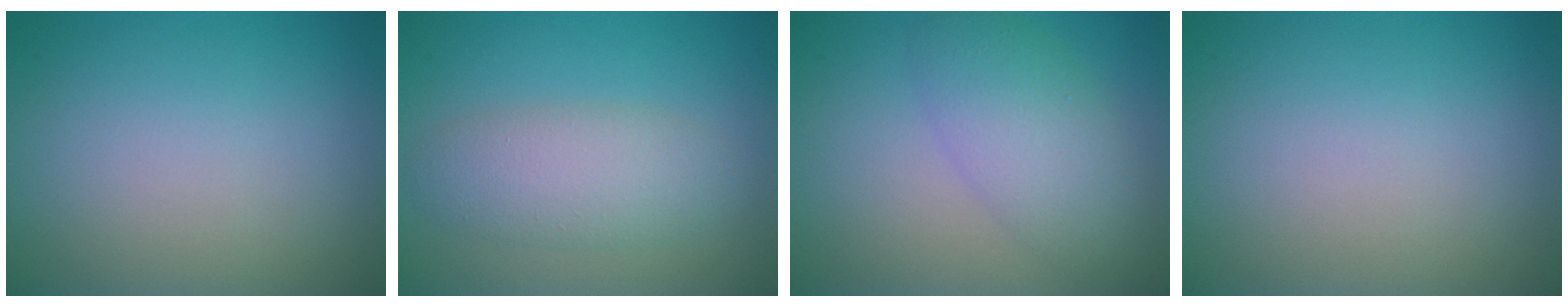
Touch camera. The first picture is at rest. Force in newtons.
{"total": 4.0, "press": 4.0, "slide": 0.1}
{"total": 4.7, "press": 4.7, "slide": 0.1}
{"total": 0.0}